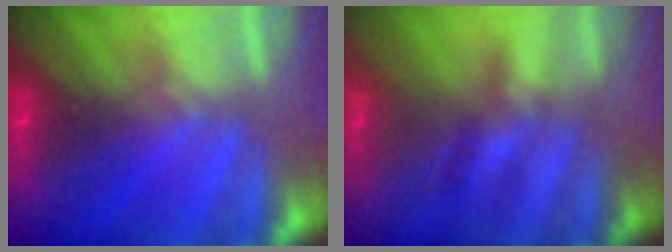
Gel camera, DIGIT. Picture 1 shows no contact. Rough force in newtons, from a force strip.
{"total": 2.4}